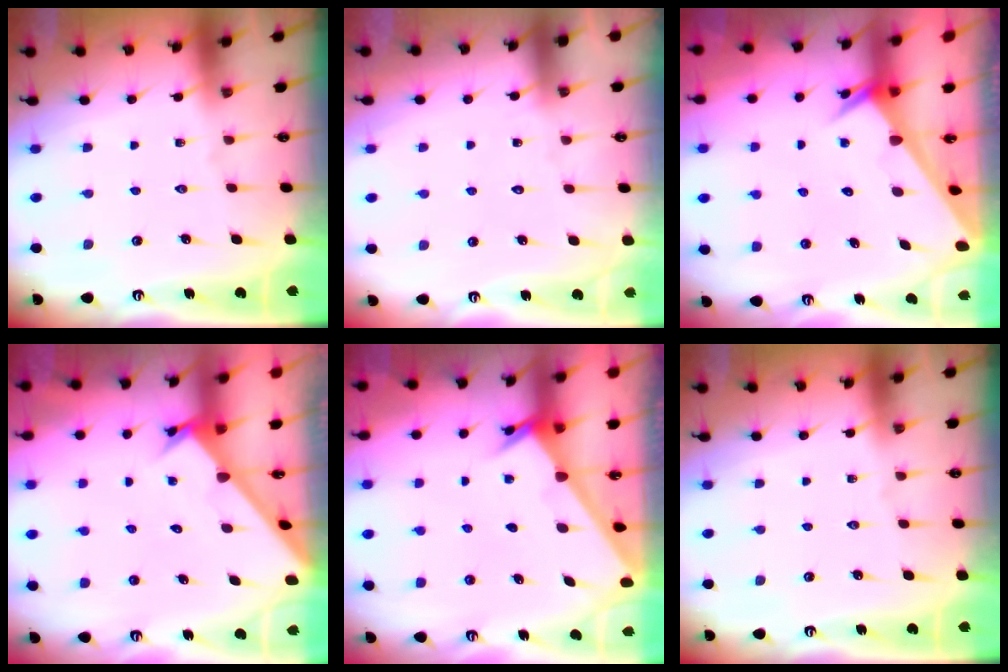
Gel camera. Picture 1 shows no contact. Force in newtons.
{"total": 4.2, "press": 4.2, "slide": 0.3}
{"total": 2.5, "press": 2.5, "slide": 0.1}
{"total": 2.4, "press": 2.4, "slide": 0.1}
{"total": 2.3, "press": 2.3, "slide": 0.2}
{"total": 0.0}